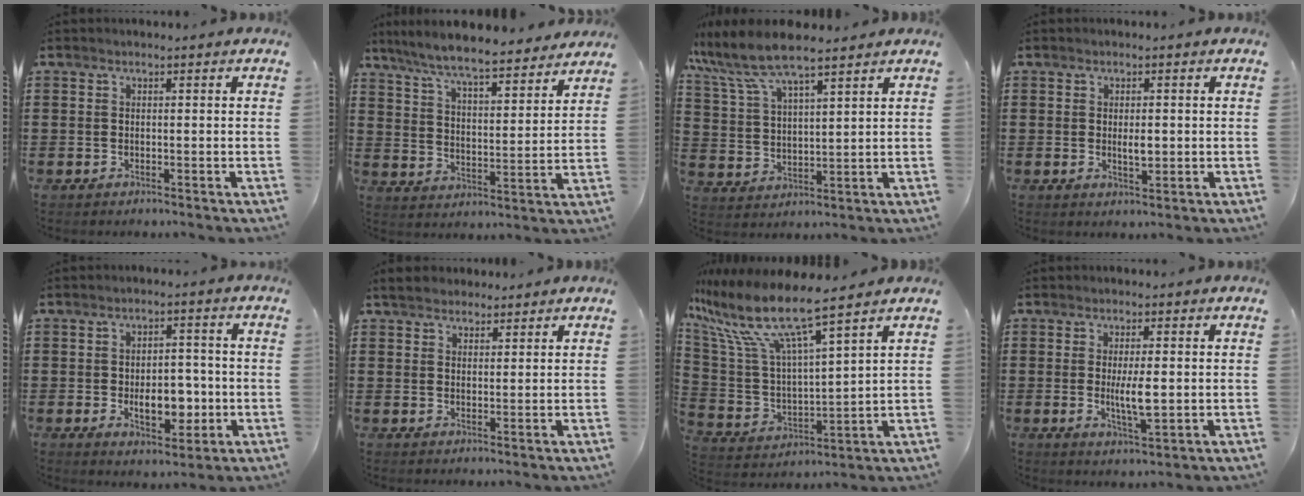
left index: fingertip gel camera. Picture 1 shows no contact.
{"total": 7.3, "force": [6.8, 0.2, 2.7], "torque": [-0.080, -0.044, 0.116]}
{"total": 7.7, "force": [6.5, 1.6, 3.9], "torque": [-0.102, -0.022, 0.114]}
{"total": 2.4, "force": [0.1, 0.8, 2.3], "torque": [-0.036, -0.004, -0.001]}
{"total": 7.6, "force": [-1.6, 4.4, 6.0], "torque": [-0.088, 0.006, -0.029]}
{"total": 2.9, "force": [2.6, 1.2, 0.5], "torque": [-0.020, 0.004, 0.051]}
{"total": 10.4, "force": [8.1, 1.3, 6.4], "torque": [-0.165, -0.056, 0.135]}
{"total": 5.5, "force": [0.0, 1.4, 5.3], "torque": [-0.094, -0.006, -0.004]}